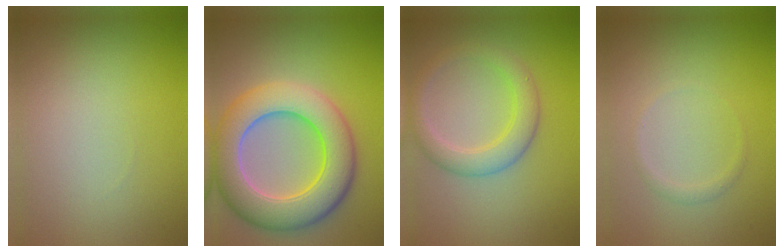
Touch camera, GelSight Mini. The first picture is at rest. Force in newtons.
{"total": 9.7, "press": 9.7, "slide": 0.3}
{"total": 3.6, "press": 3.6, "slide": 0.3}
{"total": 0.8, "press": 0.8, "slide": 0.1}